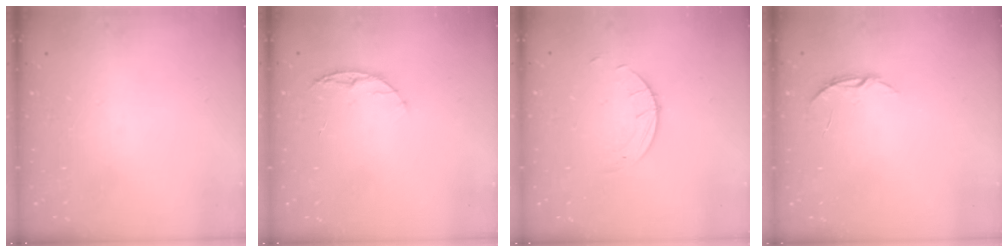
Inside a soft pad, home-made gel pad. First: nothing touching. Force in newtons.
{"total": 6.1, "press": 6.0, "slide": 0.7}
{"total": 2.7, "press": 2.7, "slide": 0.3}
{"total": 3.7, "press": 3.7, "slide": 0.3}